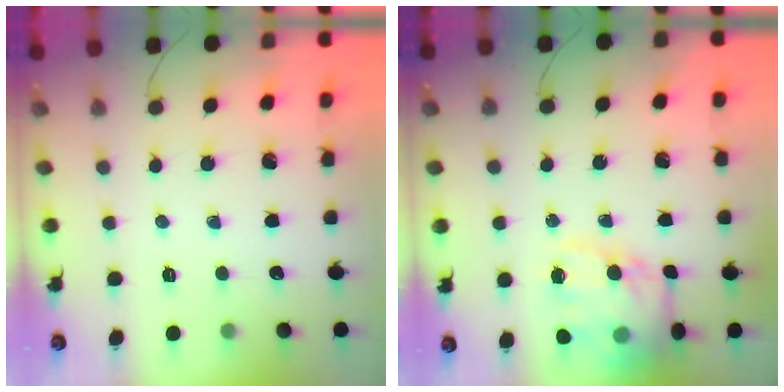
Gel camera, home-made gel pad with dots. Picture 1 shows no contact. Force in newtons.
{"total": 15.5, "press": 15.2, "slide": 3.1}